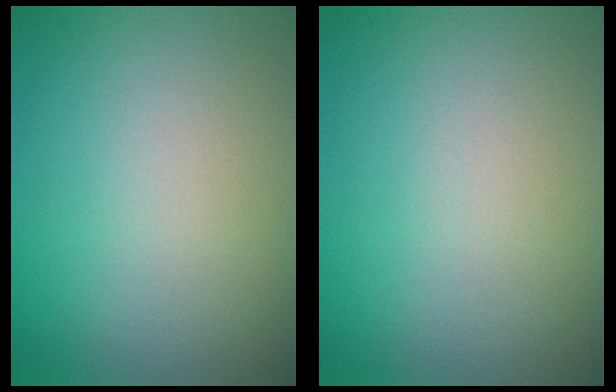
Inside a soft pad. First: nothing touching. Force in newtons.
{"total": 0.0}